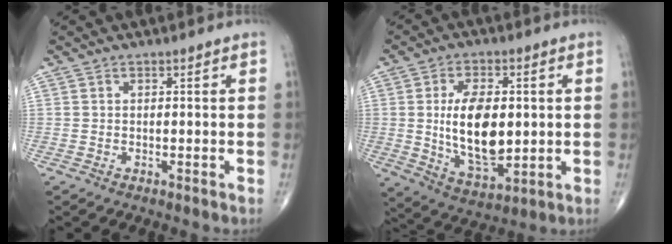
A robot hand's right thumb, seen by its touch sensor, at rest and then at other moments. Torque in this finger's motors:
{"motor_torque": [1.23, 1.37, 1.28, 0.25, 0.12]}